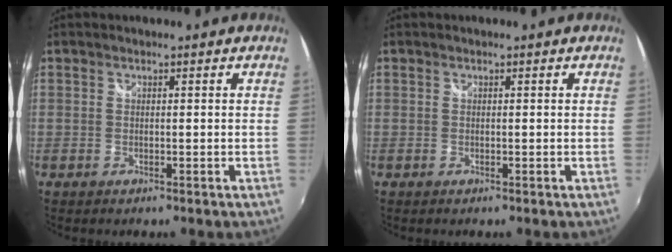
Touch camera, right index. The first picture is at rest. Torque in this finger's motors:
{"motor_torque": [0.00, 0.00, 0.00, 0.00]}